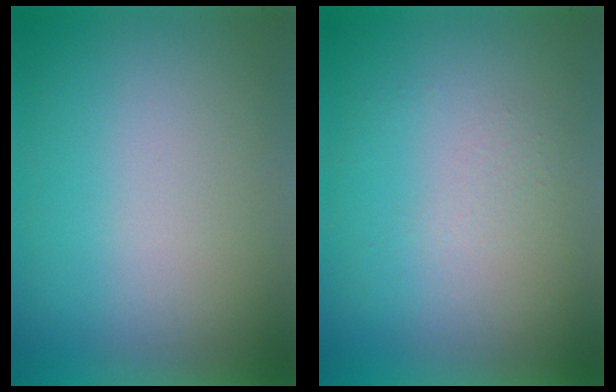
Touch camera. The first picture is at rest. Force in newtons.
{"total": 1.1}